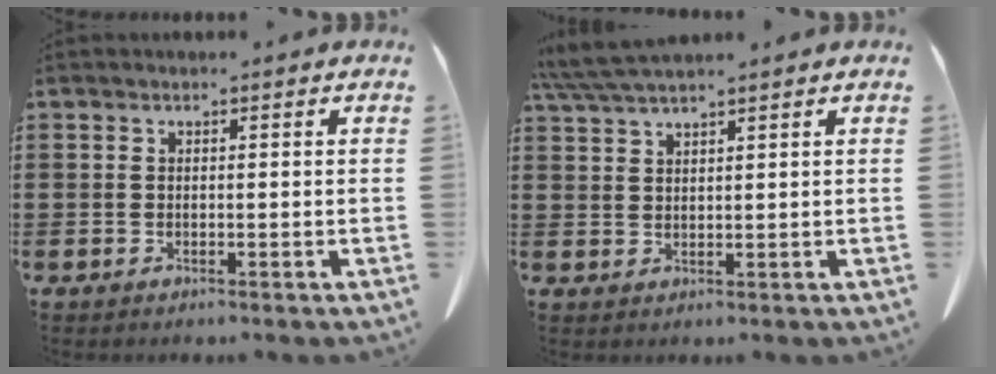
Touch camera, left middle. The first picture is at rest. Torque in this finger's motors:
{"motor_torque": [0.49, 0.34, 0.07, 0.05]}